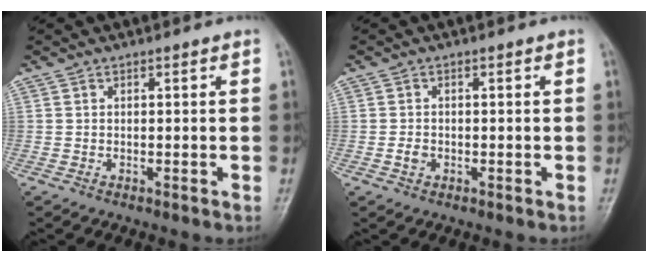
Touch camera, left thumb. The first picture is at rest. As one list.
[{"total": 1.6, "force": [-0.4, 1.3, 0.8], "torque": [-0.011, 0.002, -0.008]}]